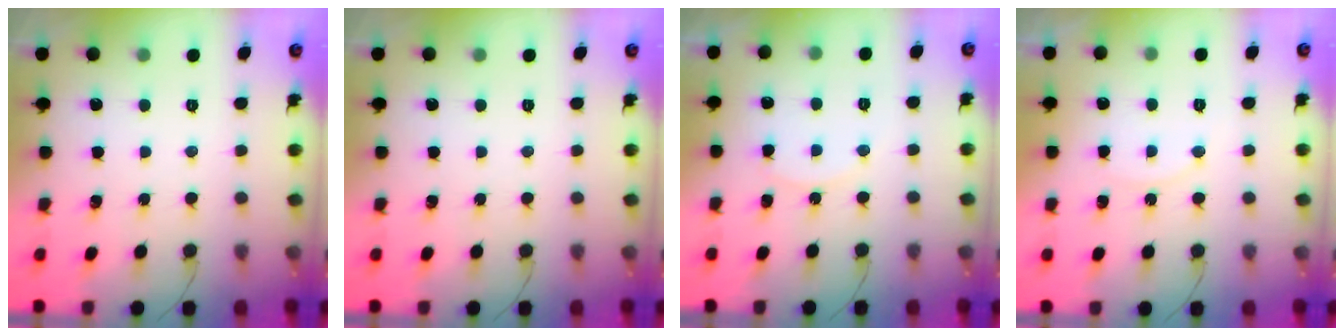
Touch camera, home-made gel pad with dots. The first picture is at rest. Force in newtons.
{"total": 0.0}
{"total": 5.3, "press": 5.2, "slide": 0.5}
{"total": 3.8, "press": 3.8, "slide": 0.4}